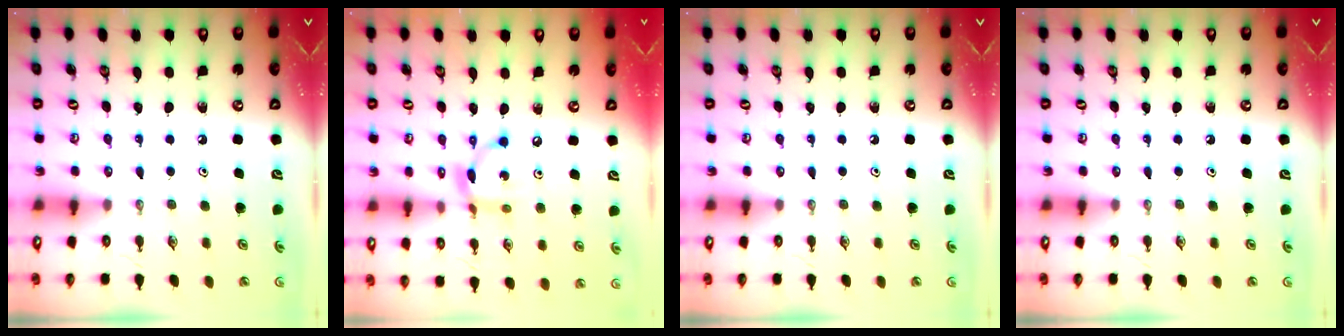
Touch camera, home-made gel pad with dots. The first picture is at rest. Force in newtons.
{"total": 9.6, "press": 9.6, "slide": 0.5}
{"total": 0.0}
{"total": 0.0}